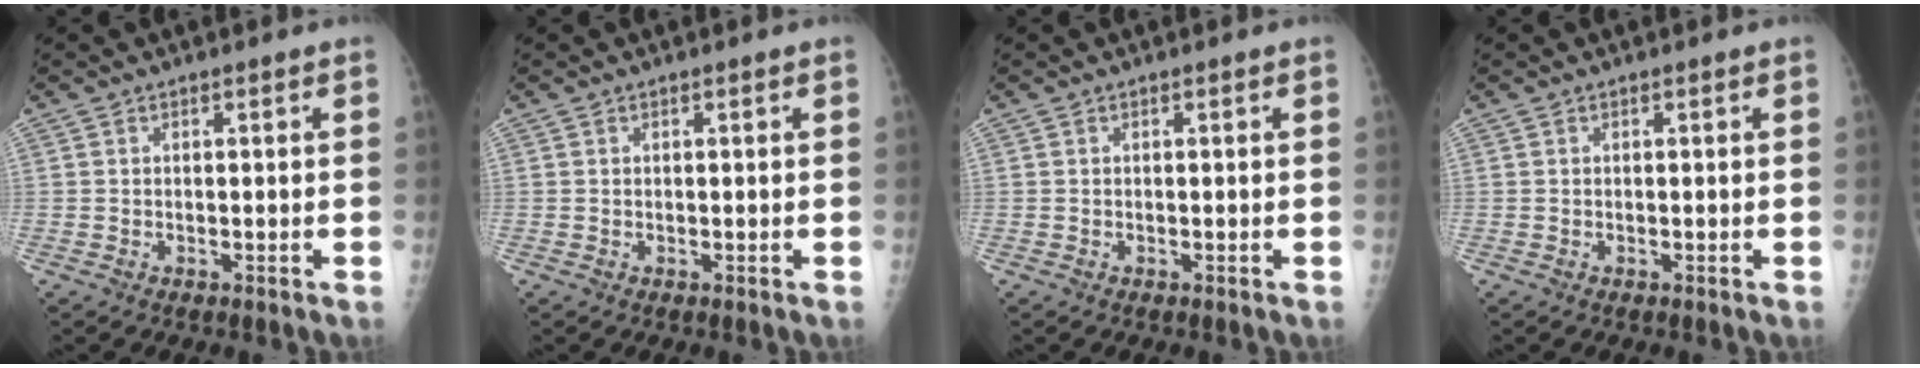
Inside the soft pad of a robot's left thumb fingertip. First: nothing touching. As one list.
[{"total": 0.0}, {"total": 0.0}, {"total": 0.0}]